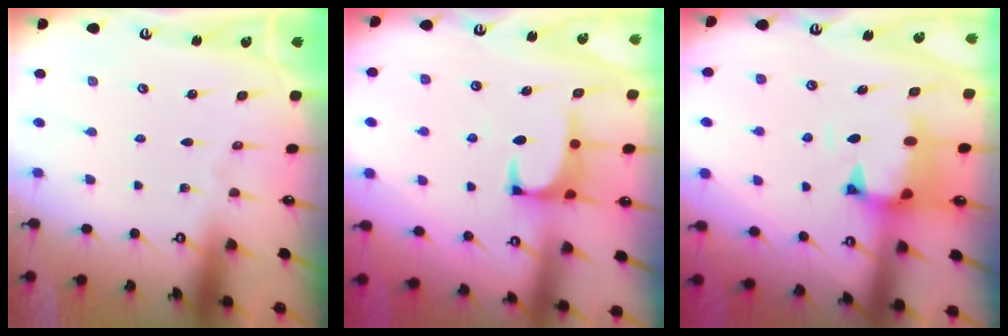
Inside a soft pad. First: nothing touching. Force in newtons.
{"total": 1.6, "press": 1.5, "slide": 0.5}
{"total": 1.2, "press": 0.3, "slide": 1.2}